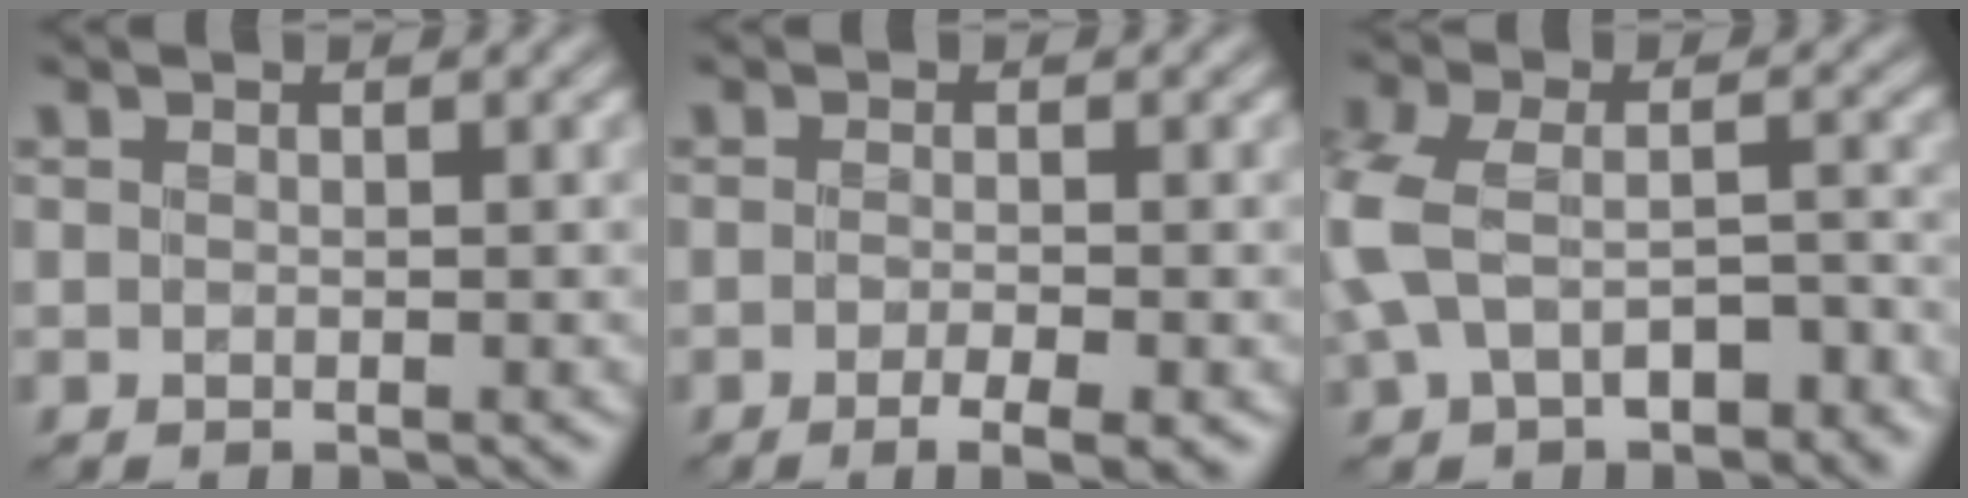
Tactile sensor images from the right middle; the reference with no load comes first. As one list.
[{"total": 3.0, "force": [-1.4, 0.7, 2.5], "torque": [-0.048, -0.001, -0.024]}, {"total": 6.7, "force": [-2.0, 4.1, 4.9], "torque": [-0.107, -0.001, -0.044]}]